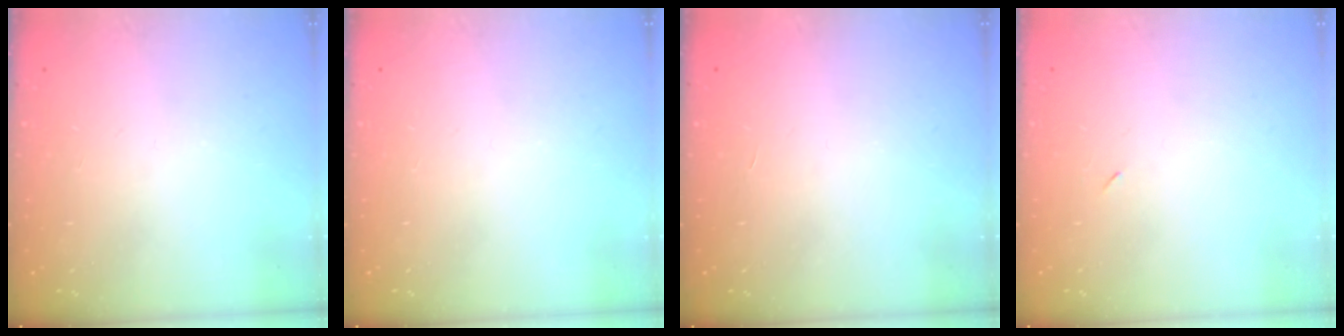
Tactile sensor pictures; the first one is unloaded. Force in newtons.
{"total": 0.0}
{"total": 1.7, "press": 1.7, "slide": 0.1}
{"total": 2.2, "press": 1.8, "slide": 1.2}